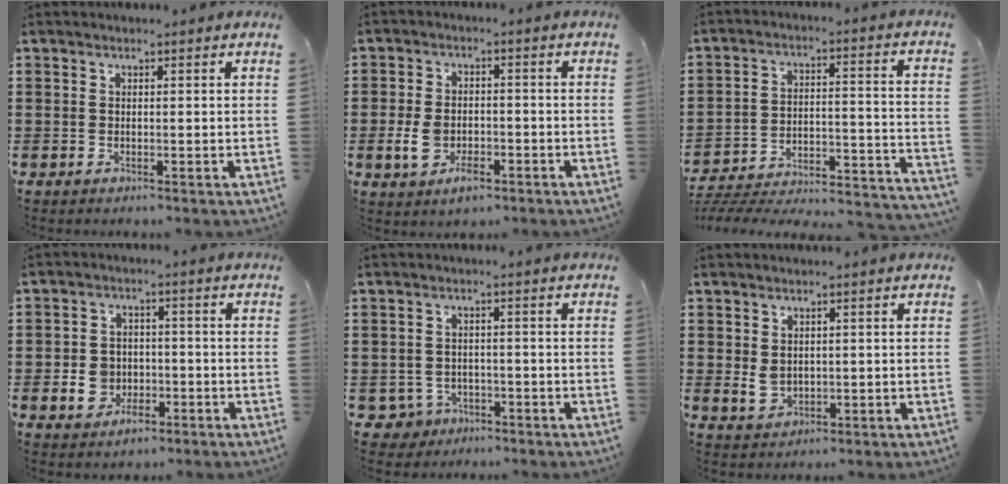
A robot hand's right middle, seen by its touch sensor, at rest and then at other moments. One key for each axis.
{"total": 5.2, "fx": -2.1, "fy": 3.0, "fz": 3.7, "tx": -0.077, "ty": -0.003, "tz": -0.046}
{"total": 3.5, "fx": -3.3, "fy": 0.7, "fz": 1.2, "tx": -0.033, "ty": -0.017, "tz": -0.076}
{"total": 4.7, "fx": -1.8, "fy": 3.8, "fz": 2.0, "tx": -0.044, "ty": 0.009, "tz": -0.034}
{"total": 2.9, "fx": -2.1, "fy": 1.9, "fz": 0.5, "tx": -0.025, "ty": 0.000, "tz": -0.048}
{"total": 3.0, "fx": 0.4, "fy": 2.3, "fz": 1.8, "tx": -0.040, "ty": 0.001, "tz": 0.003}